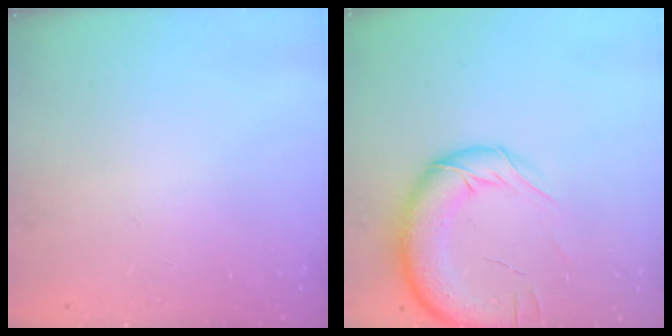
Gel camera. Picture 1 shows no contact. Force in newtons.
{"total": 16.1, "press": 15.9, "slide": 2.5}